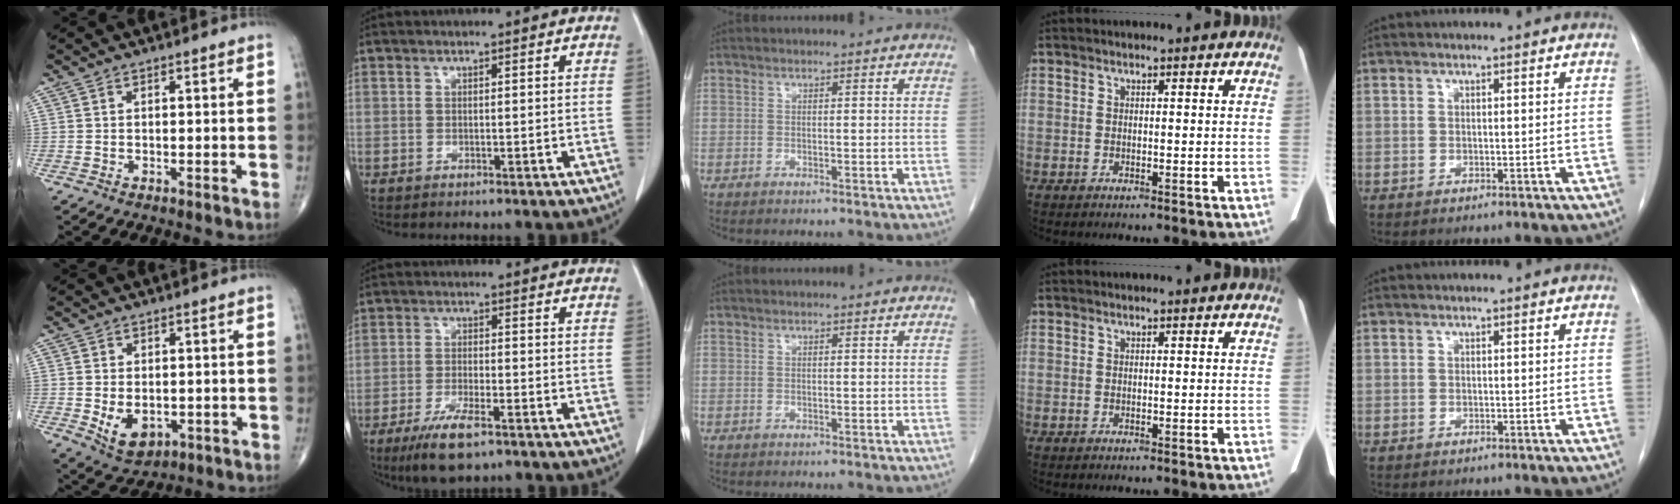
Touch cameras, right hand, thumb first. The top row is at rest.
{"thumb": {"total": 6.8, "force": [-1.3, 4.6, 4.9], "torque": [-0.069, -0.006, -0.006]}, "index": {"total": 7.6, "force": [-4.8, 1.7, 5.6], "torque": [-0.107, -0.015, -0.081]}}